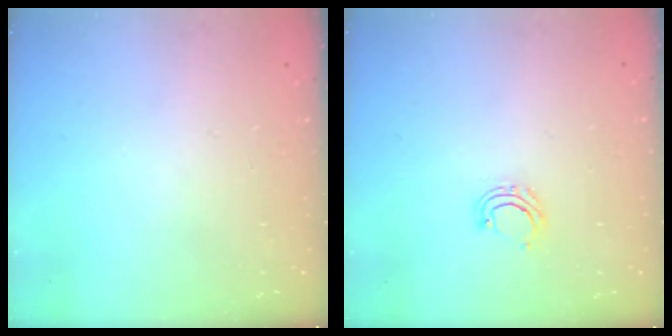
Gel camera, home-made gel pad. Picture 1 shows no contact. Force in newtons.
{"total": 6.3, "press": 6.2, "slide": 1.0}